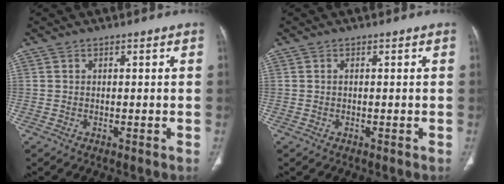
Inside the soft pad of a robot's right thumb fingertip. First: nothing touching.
{"total": 0.0}